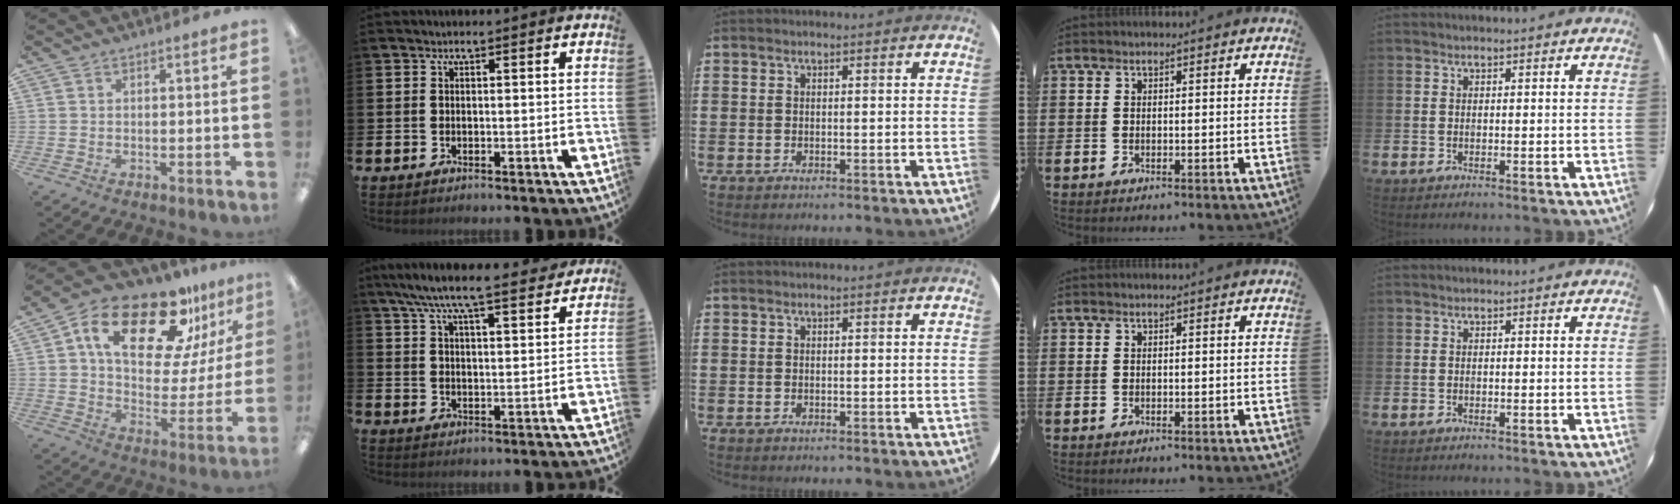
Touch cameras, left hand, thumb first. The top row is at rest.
{"thumb": {"total": 22.9, "force": [14.3, 10.8, 14.2], "torque": [-0.228, -0.073, 0.244]}, "index": {"total": 7.9, "force": [7.3, 0.7, 2.8], "torque": [-0.073, -0.046, 0.127]}}